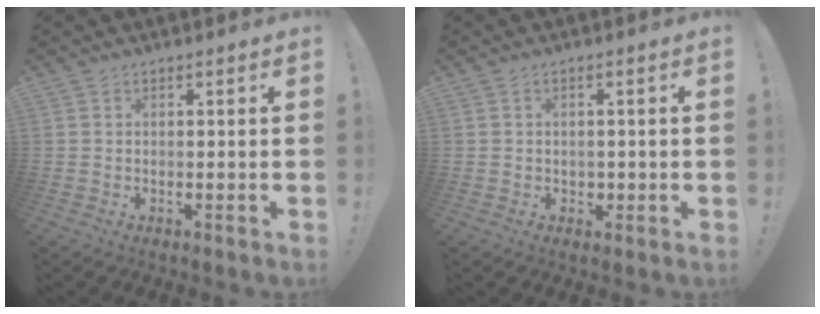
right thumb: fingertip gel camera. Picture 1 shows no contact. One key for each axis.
{"total": 1.6, "fx": 0.3, "fy": 1.5, "fz": 0.4, "tx": 0.001, "ty": -0.006, "tz": 0.004}